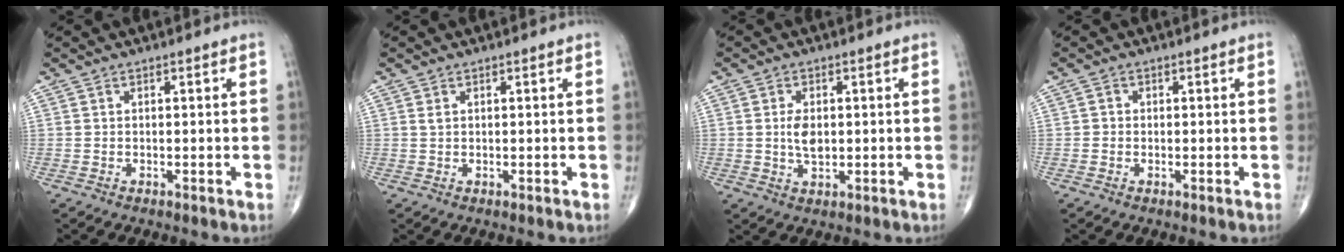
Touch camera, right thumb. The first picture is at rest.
{"total": 0.7, "force": [0.3, 0.4, 0.5], "torque": [-0.009, 0.004, 0.007]}
{"total": 4.3, "force": [0.3, 2.5, 3.5], "torque": [-0.060, -0.005, 0.007]}
{"total": 1.0, "force": [-0.1, 1.0, 0.2], "torque": [0.001, 0.003, -0.004]}